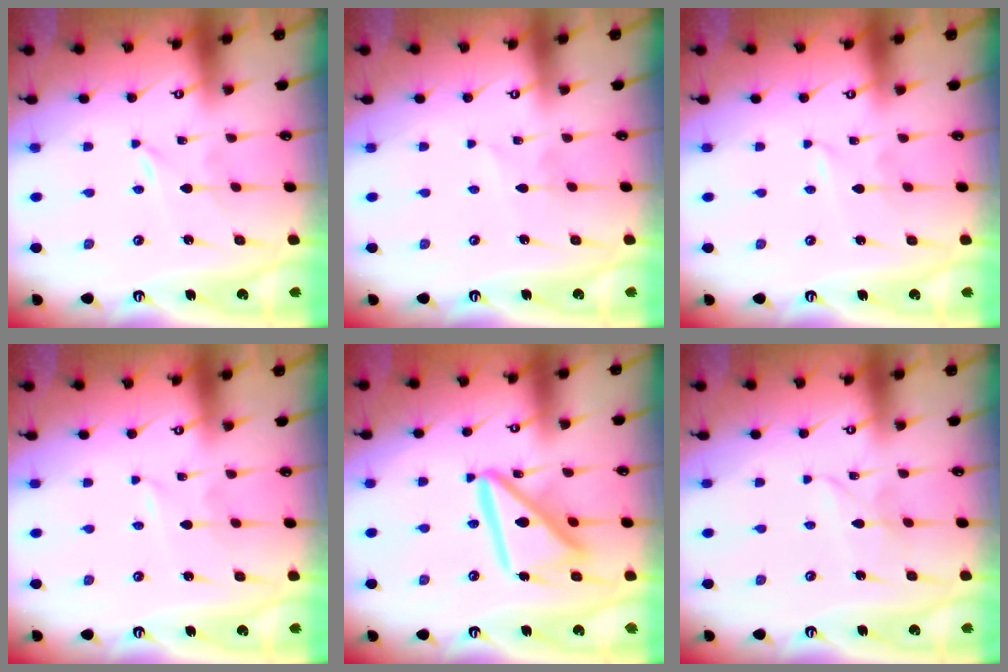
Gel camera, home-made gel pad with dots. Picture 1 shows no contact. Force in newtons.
{"total": 2.7, "press": 2.7, "slide": 0.2}
{"total": 1.0, "press": 1.0, "slide": 0.0}
{"total": 1.0, "press": 1.0, "slide": 0.0}
{"total": 14.8, "press": 14.7, "slide": 1.6}
{"total": 3.3, "press": 3.3, "slide": 0.3}